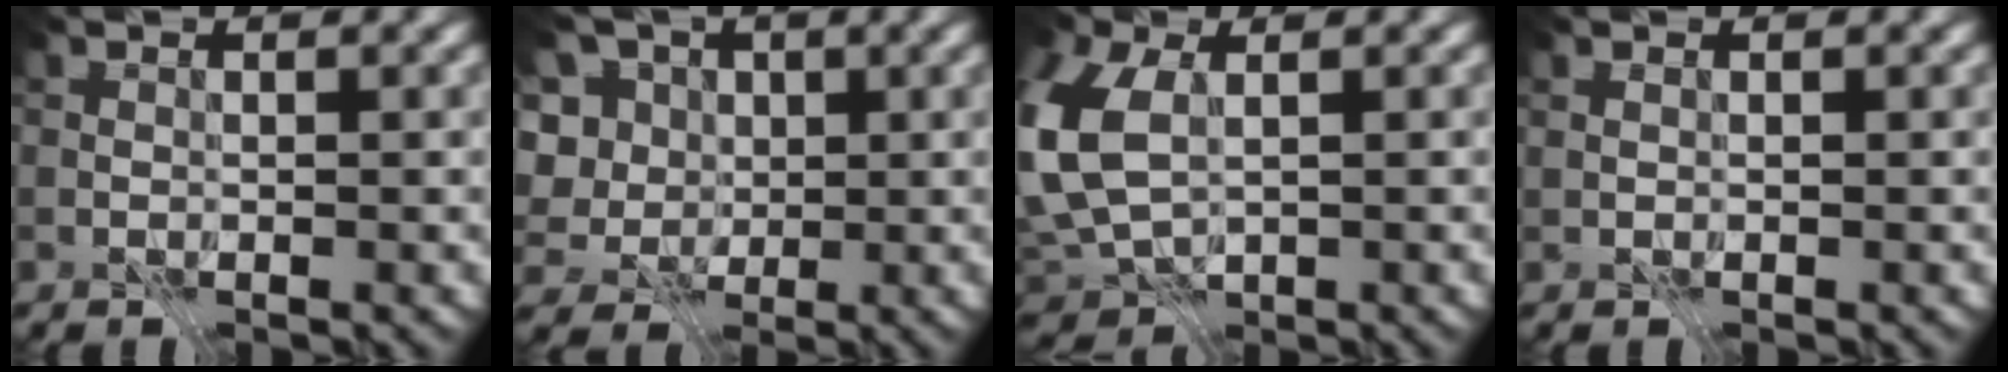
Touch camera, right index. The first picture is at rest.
{"total": 9.9, "force": [2.6, 8.1, 5.0], "torque": [-0.115, 0.031, 0.017]}
{"total": 8.4, "force": [0.8, 5.2, 6.5], "torque": [-0.188, 0.004, 0.012]}
{"total": 0.0}